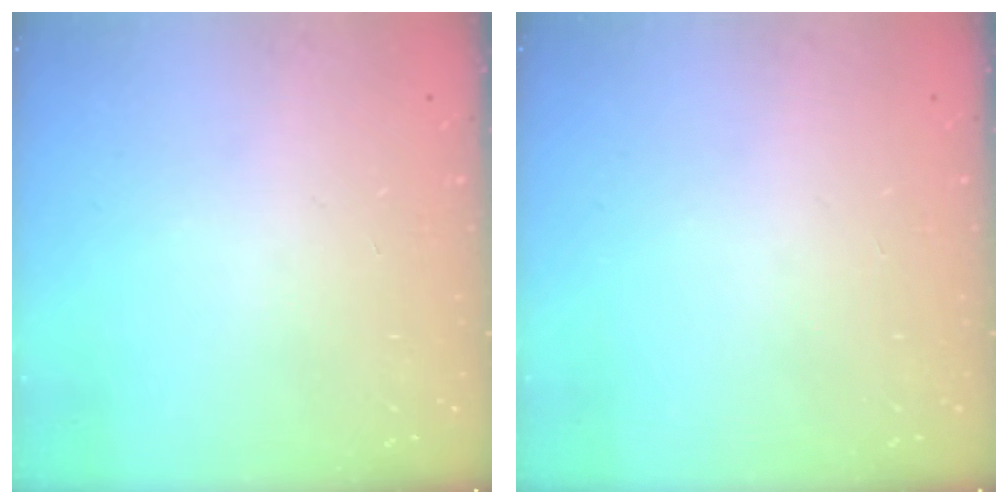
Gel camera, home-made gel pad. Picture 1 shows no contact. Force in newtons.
{"total": 0.0}